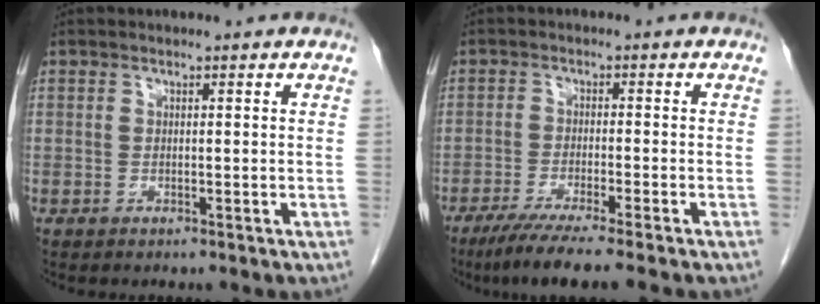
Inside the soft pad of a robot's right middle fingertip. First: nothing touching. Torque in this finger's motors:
{"motor_torque": [0.57, -0.40, 0.12, 0.08]}